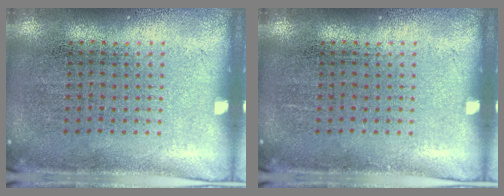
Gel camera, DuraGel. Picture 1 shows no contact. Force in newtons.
{"total": 0.0}